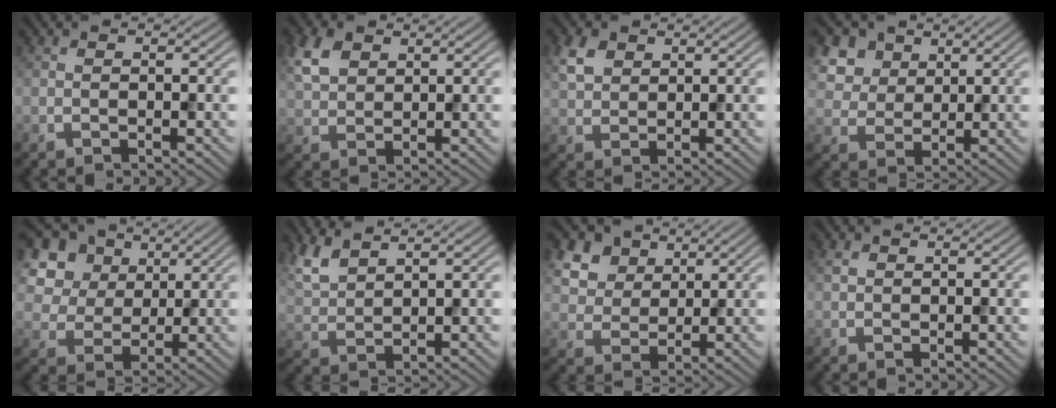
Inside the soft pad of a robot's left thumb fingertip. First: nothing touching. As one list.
[{"total": 5.1, "force": [2.6, 3.2, 3.0], "torque": [-0.077, 0.009, 0.053]}, {"total": 4.0, "force": [2.1, 2.7, 2.2], "torque": [-0.057, 0.005, 0.044]}, {"total": 7.4, "force": [3.8, 5.5, 3.3], "torque": [-0.126, 0.000, 0.077]}, {"total": 11.1, "force": [5.1, 8.3, 5.3], "torque": [-0.165, 0.016, 0.114]}, {"total": 4.9, "force": [3.9, 1.5, 2.7], "torque": [-0.078, 0.006, 0.086]}, {"total": 8.4, "force": [4.7, 5.8, 4.0], "torque": [-0.147, 0.000, 0.101]}, {"total": 1.0, "force": [0.6, 0.6, 0.6], "torque": [-0.015, 0.004, 0.011]}]